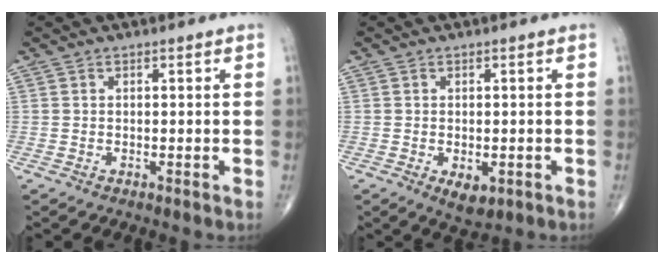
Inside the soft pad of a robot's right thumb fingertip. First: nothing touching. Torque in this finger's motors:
{"motor_torque": [-0.54, 0.33, 0.17, 0.15, 0.06]}